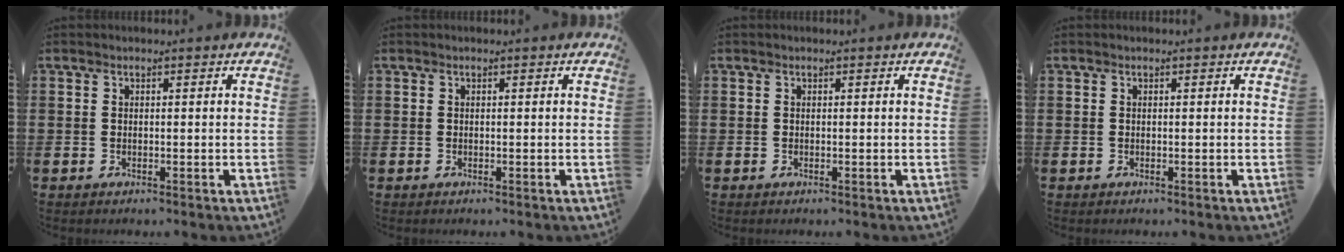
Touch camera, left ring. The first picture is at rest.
{"total": 0.0}
{"total": 0.0}
{"total": 0.0}